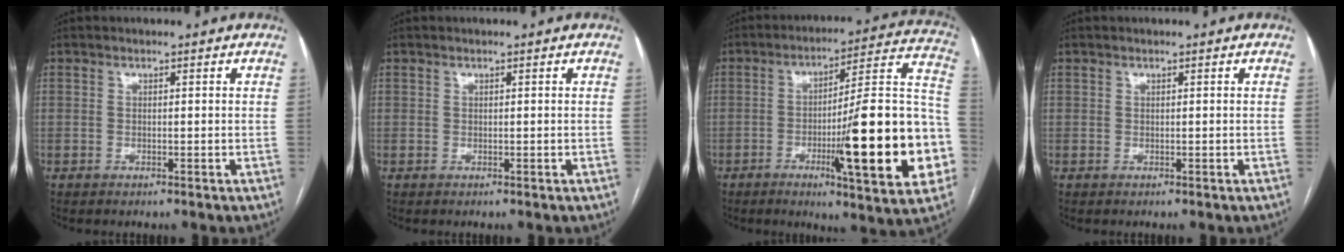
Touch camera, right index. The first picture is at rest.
{"total": 0.0}
{"total": 23.6, "force": [-6.0, 2.5, 22.7], "torque": [-0.263, 0.008, -0.084]}
{"total": 0.0}